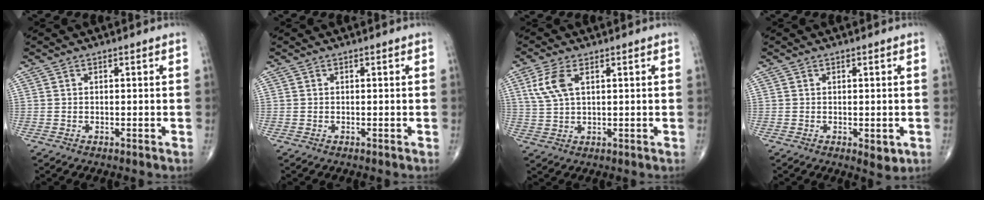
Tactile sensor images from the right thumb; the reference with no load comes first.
{"total": 0.0}
{"total": 6.1, "force": [2.3, 2.9, 4.8], "torque": [-0.116, 0.003, 0.051]}
{"total": 2.8, "force": [-0.5, 1.5, 2.3], "torque": [-0.021, -0.006, -0.002]}